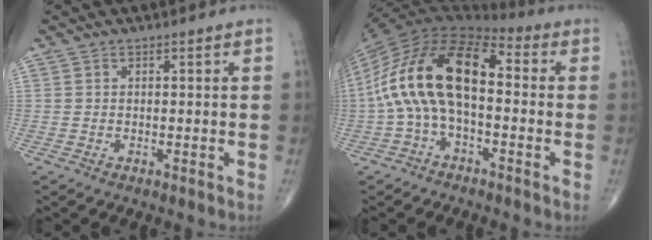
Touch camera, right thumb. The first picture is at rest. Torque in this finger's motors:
{"motor_torque": [1.80, 1.86, 2.43, -0.14, 0.28]}